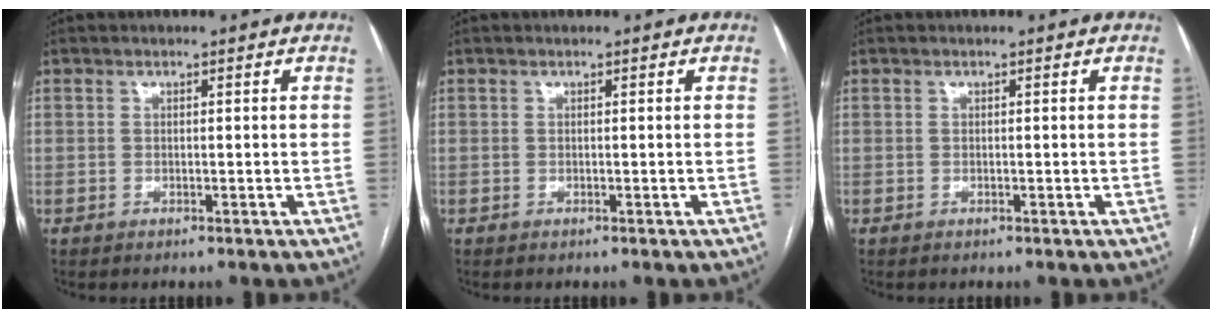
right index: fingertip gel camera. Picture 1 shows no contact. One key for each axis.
{"total": 0.0}
{"total": 0.0}